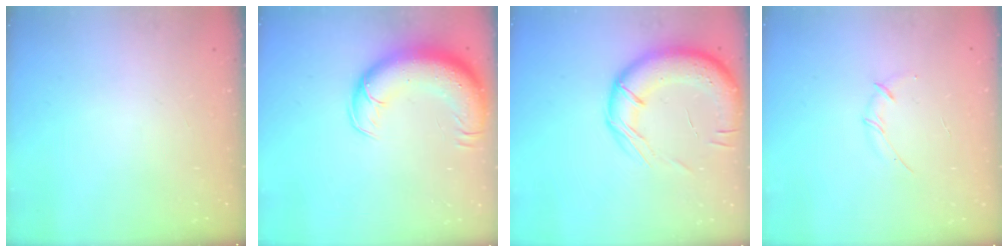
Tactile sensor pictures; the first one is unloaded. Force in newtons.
{"total": 16.2, "press": 15.7, "slide": 3.9}
{"total": 18.4, "press": 18.0, "slide": 3.7}
{"total": 3.0, "press": 2.9, "slide": 0.8}